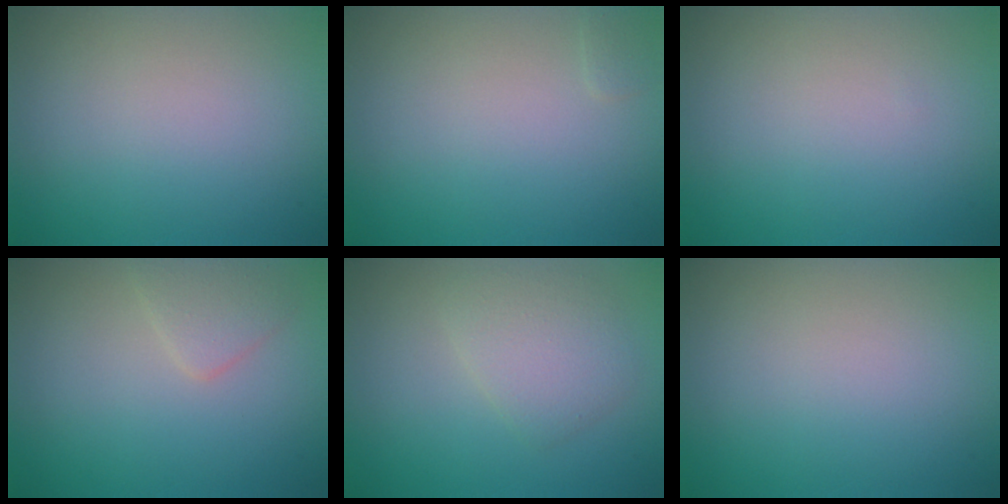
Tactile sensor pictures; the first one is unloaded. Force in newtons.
{"total": 0.5, "press": 0.5, "slide": 0.0}
{"total": 0.0}
{"total": 1.9, "press": 1.9, "slide": 0.0}
{"total": 2.9, "press": 2.9, "slide": 0.0}
{"total": 0.0}